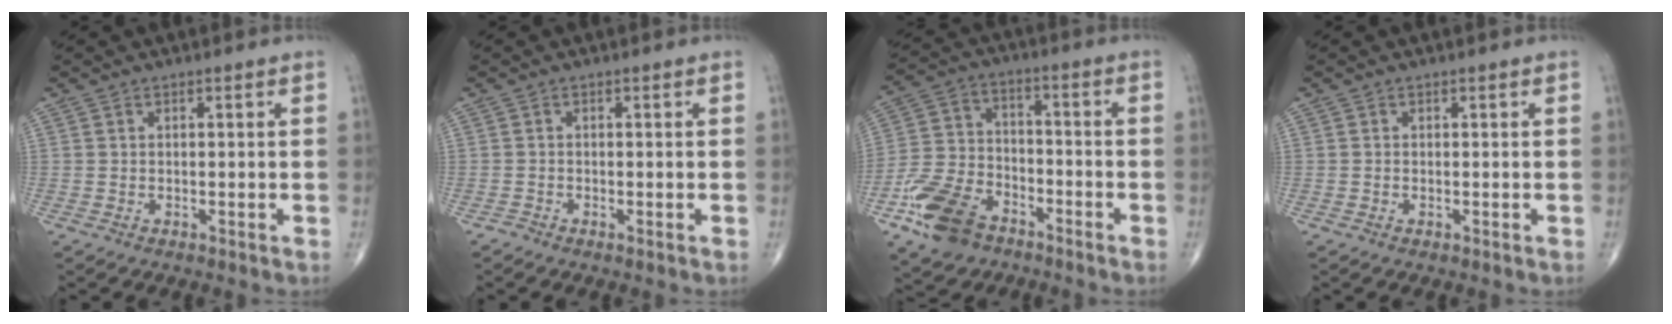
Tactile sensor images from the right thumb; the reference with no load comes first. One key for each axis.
{"total": 0.6, "fx": -0.5, "fy": 0.2, "fz": 0.2, "tx": -0.003, "ty": -0.001, "tz": -0.013}
{"total": 13.4, "fx": -7.8, "fy": 8.4, "fz": 7.0, "tx": -0.125, "ty": 0.039, "tz": -0.151}
{"total": 0.0}